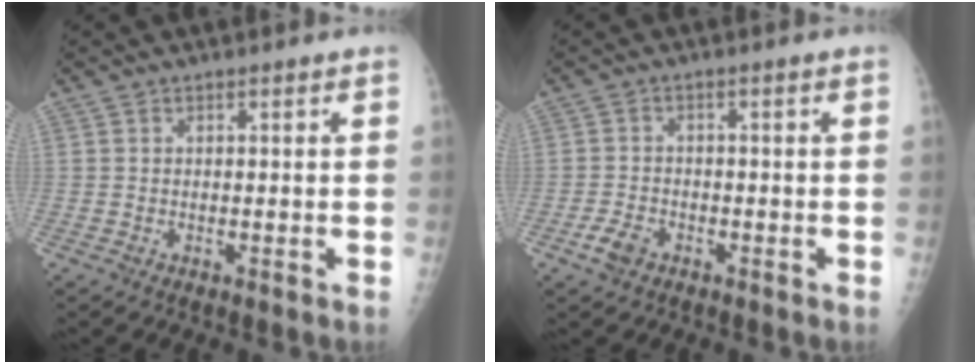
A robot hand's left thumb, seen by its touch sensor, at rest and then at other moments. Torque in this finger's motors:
{"motor_torque": [-0.22, 0.57, 0.14, 0.02, 0.00]}